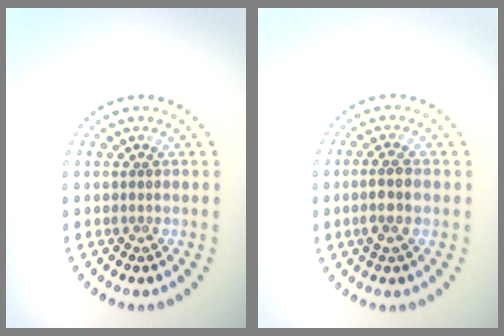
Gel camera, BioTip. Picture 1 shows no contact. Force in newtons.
{"total": 2.3, "press": 2.1, "slide": 1.0}